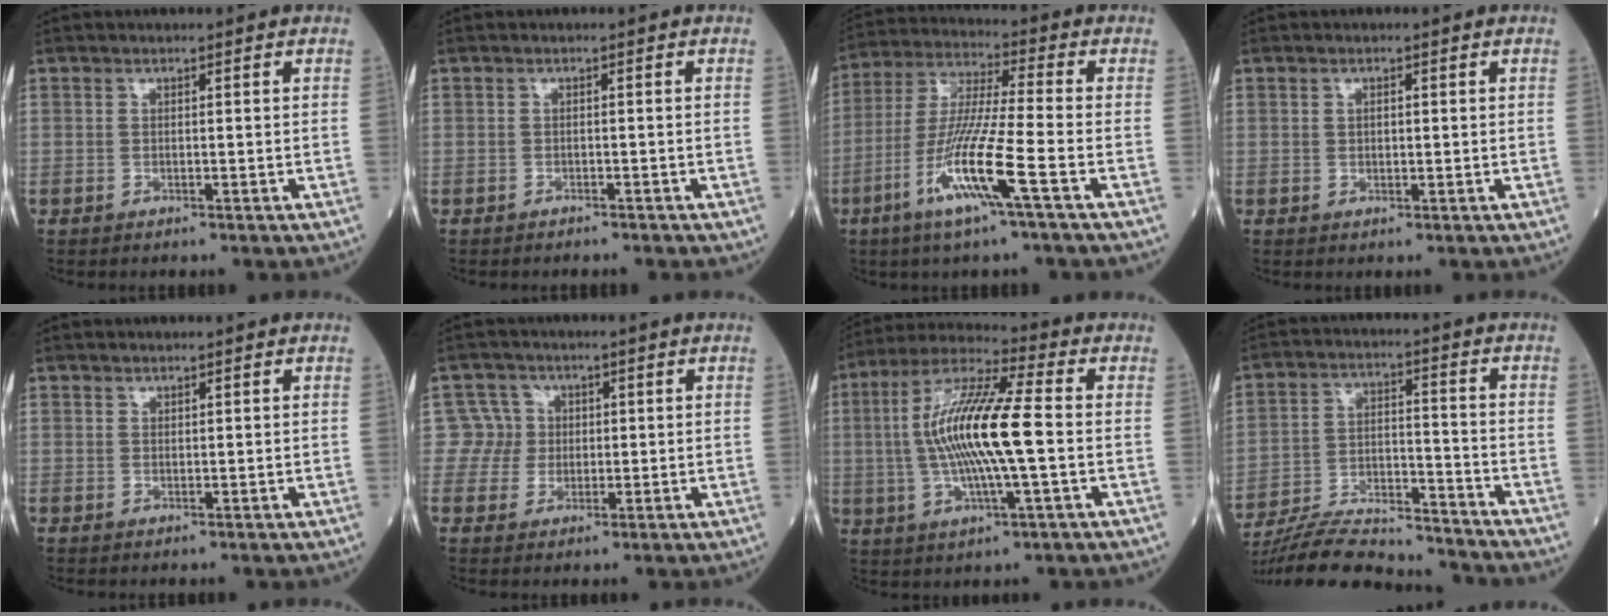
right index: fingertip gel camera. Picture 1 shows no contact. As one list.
[{"total": 2.2, "force": [-2.0, 0.7, 0.7], "torque": [-0.016, -0.003, -0.020]}, {"total": 12.7, "force": [-5.3, -0.6, 11.5], "torque": [-0.235, -0.013, -0.107]}, {"total": 1.0, "force": [0.3, 0.6, 0.8], "torque": [-0.013, 0.000, 0.005]}, {"total": 0.5, "force": [0.5, 0.1, 0.0], "torque": [-0.001, -0.004, 0.008]}, {"total": 4.1, "force": [0.7, 4.1, -0.3], "torque": [0.024, 0.008, 0.009]}, {"total": 15.0, "force": [-0.4, 1.6, 14.9], "torque": [-0.295, 0.007, -0.012]}, {"total": 17.6, "force": [-16.8, 1.8, 5.0], "torque": [-0.103, -0.001, -0.267]}]